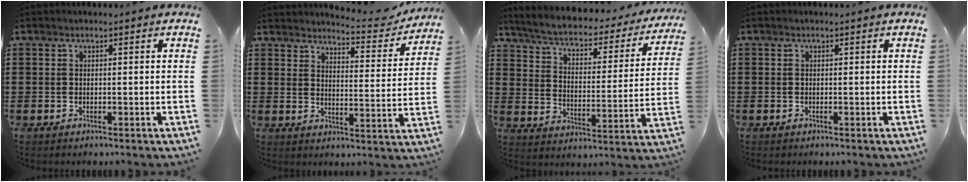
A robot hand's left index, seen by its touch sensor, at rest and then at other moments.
{"total": 4.4, "force": [4.3, 0.4, 1.0], "torque": [-0.025, -0.030, 0.070]}
{"total": 3.6, "force": [2.8, 1.0, 2.0], "torque": [-0.057, -0.028, 0.038]}
{"total": 0.0}